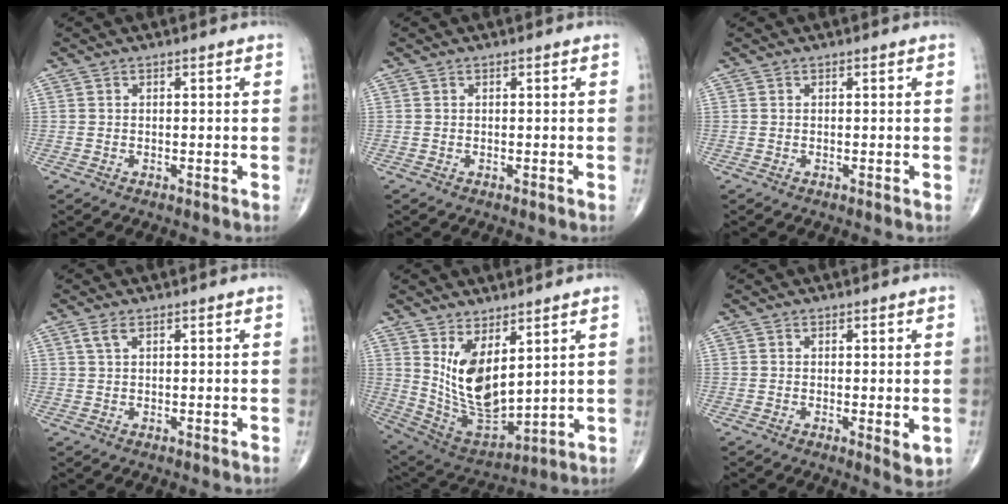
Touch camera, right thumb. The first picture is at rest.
{"total": 0.0}
{"total": 0.0}
{"total": 2.1, "force": [1.1, 0.9, 1.5], "torque": [-0.037, 0.007, 0.028]}
{"total": 13.3, "force": [4.7, 6.4, 10.7], "torque": [-0.179, -0.038, 0.114]}
{"total": 2.9, "force": [-0.3, 0.9, 2.7], "torque": [-0.039, -0.010, -0.005]}